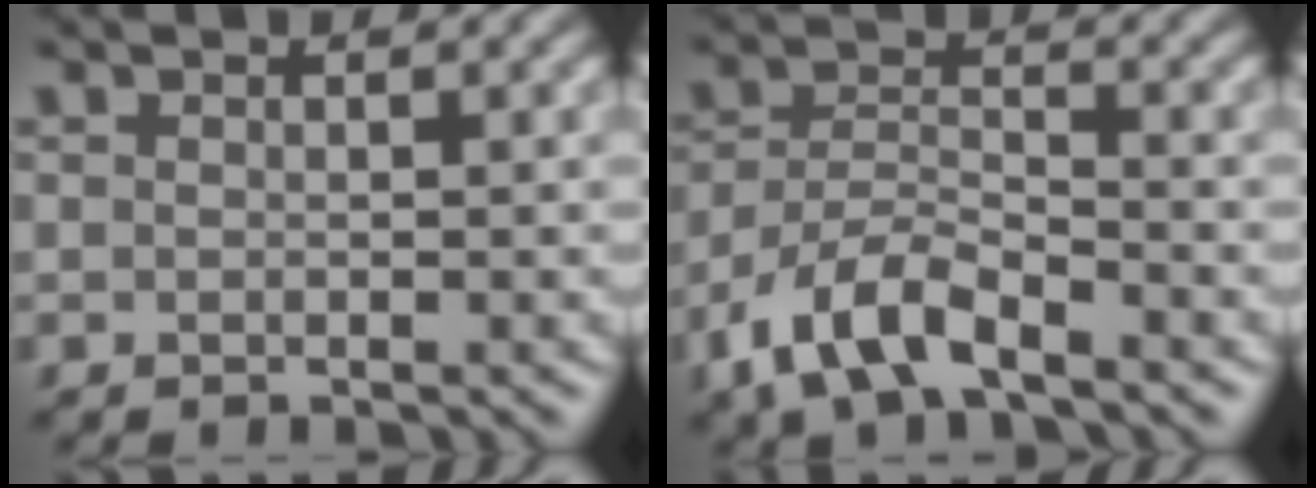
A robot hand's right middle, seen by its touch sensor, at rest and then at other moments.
{"total": 6.1, "force": [-4.1, 2.4, 3.9], "torque": [-0.078, 0.000, -0.086]}